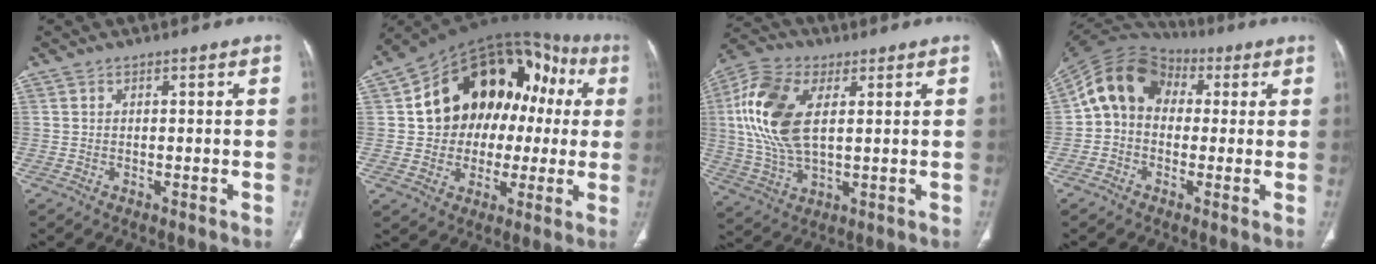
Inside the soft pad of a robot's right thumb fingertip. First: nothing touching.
{"total": 24.0, "force": [3.1, 17.2, 16.5], "torque": [-0.193, 0.049, 0.053]}
{"total": 16.1, "force": [3.6, 8.5, 13.2], "torque": [-0.283, 0.005, 0.068]}
{"total": 12.2, "force": [1.3, 9.5, 7.5], "torque": [-0.120, 0.041, 0.009]}